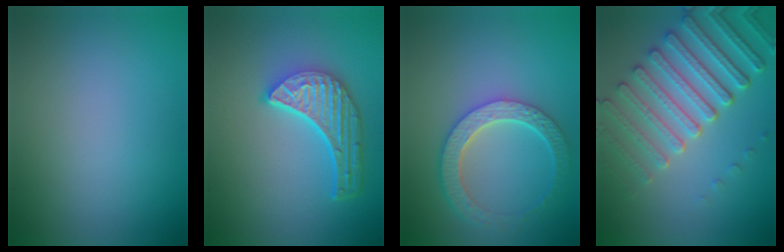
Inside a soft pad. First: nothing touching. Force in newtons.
{"total": 5.7, "press": 4.2, "slide": 3.8}
{"total": 5.9, "press": 4.5, "slide": 3.8}
{"total": 7.0, "press": 5.5, "slide": 4.4}